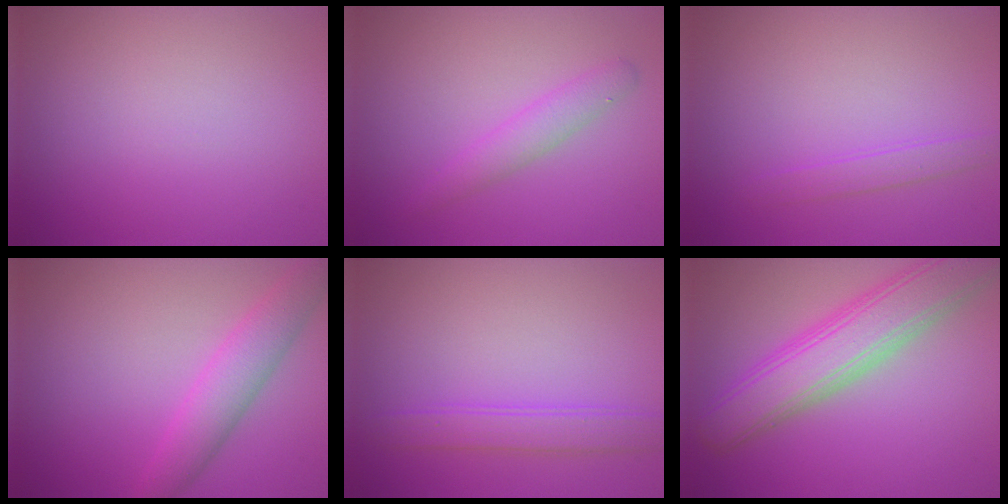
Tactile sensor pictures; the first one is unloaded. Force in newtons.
{"total": 2.1, "press": 2.1, "slide": 0.2}
{"total": 1.3, "press": 1.3, "slide": 0.1}
{"total": 3.8, "press": 3.8, "slide": 0.1}
{"total": 2.7, "press": 2.7, "slide": 0.1}
{"total": 7.4, "press": 7.3, "slide": 0.7}